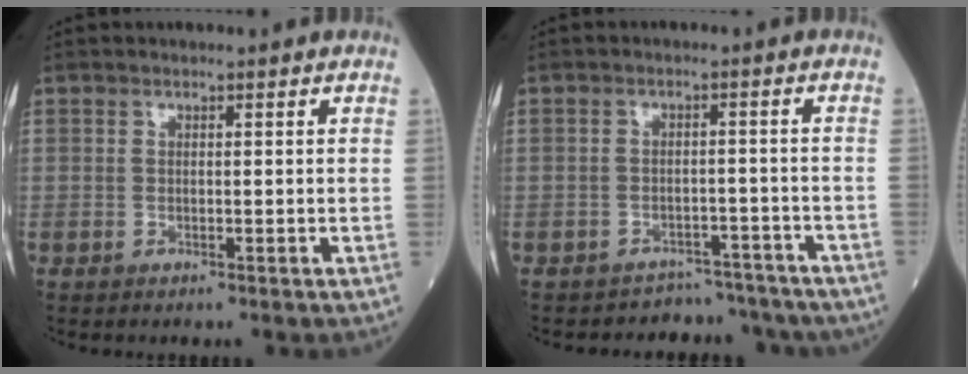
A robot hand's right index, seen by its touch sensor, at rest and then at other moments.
{"total": 7.0, "force": [-6.1, 3.2, -0.9], "torque": [0.028, 0.037, -0.072]}